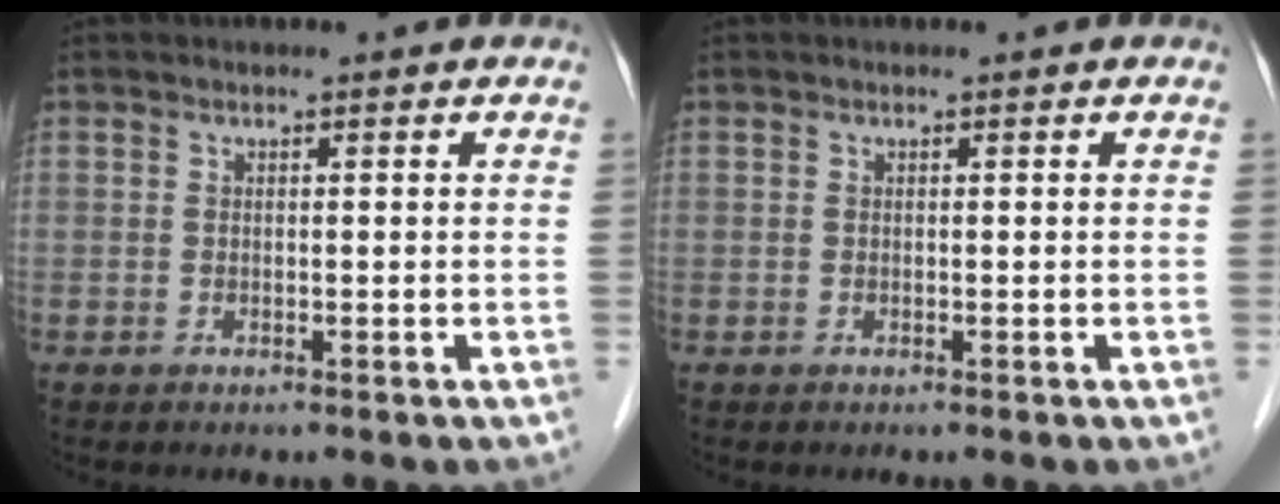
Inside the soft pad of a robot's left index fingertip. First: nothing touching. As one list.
[{"total": 0.0}]